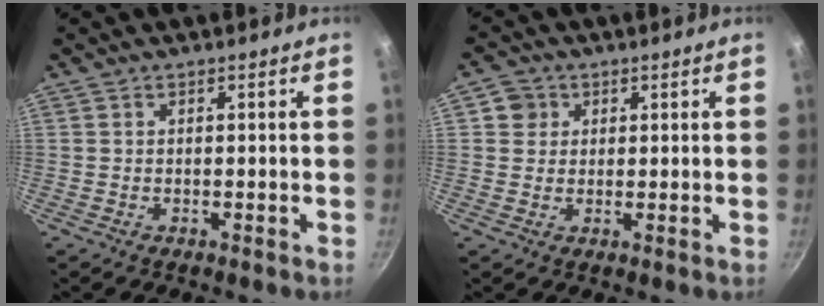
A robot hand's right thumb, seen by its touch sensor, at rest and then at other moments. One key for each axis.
{"total": 3.8, "fx": 1.1, "fy": 3.6, "fz": 0.8, "tx": 0.018, "ty": 0.005, "tz": 0.012}